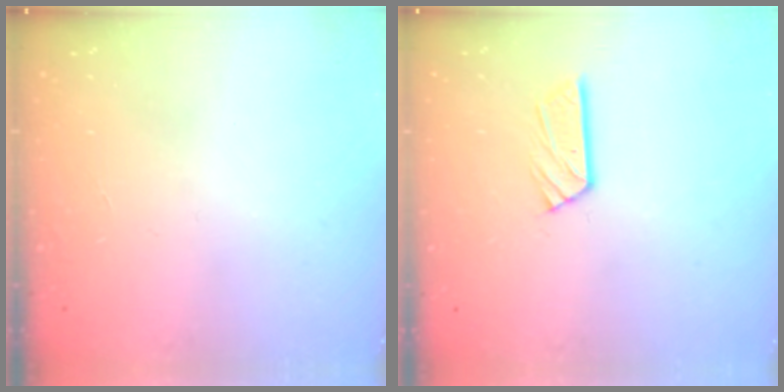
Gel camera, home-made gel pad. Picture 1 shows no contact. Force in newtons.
{"total": 5.2, "press": 5.2, "slide": 0.3}